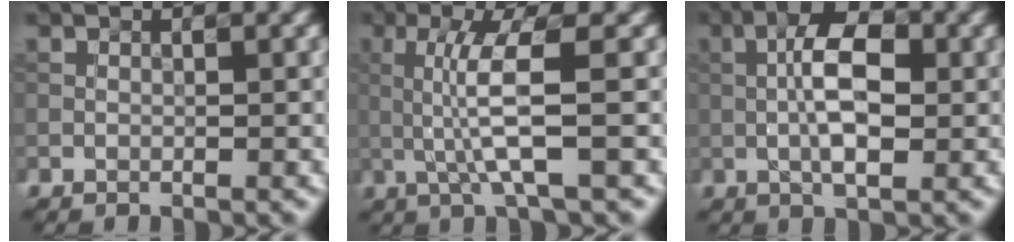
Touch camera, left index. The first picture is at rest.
{"total": 4.6, "force": [0.0, 0.4, 4.5], "torque": [-0.100, -0.001, 0.005]}
{"total": 5.8, "force": [0.0, 2.3, 5.3], "torque": [-0.095, 0.008, -0.009]}